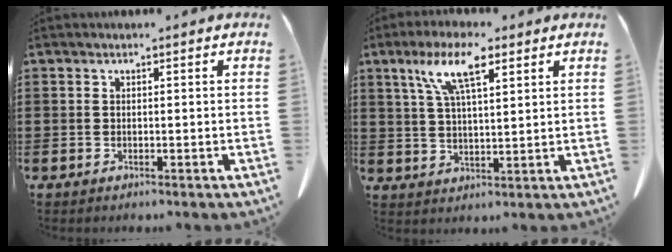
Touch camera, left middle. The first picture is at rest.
{"total": 8.8, "force": [5.0, 2.4, 6.9], "torque": [-0.147, 0.006, 0.086]}